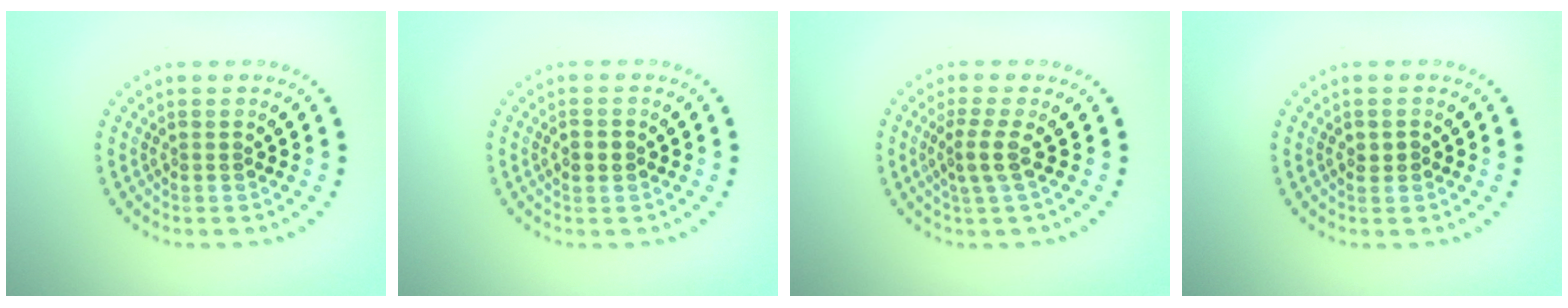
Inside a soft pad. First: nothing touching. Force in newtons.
{"total": 1.2, "press": 1.2, "slide": 0.0}
{"total": 2.1, "press": 1.5, "slide": 1.5}
{"total": 1.1, "press": 1.0, "slide": 0.5}